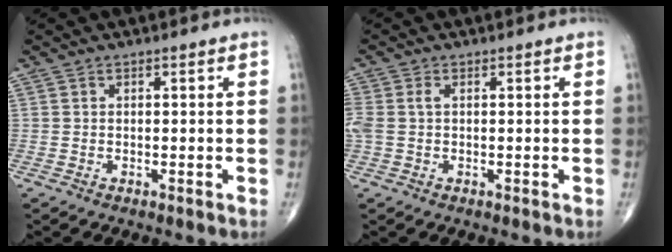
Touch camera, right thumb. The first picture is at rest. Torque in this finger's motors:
{"motor_torque": [0.12, 0.05, 0.49, 0.10, 0.12]}